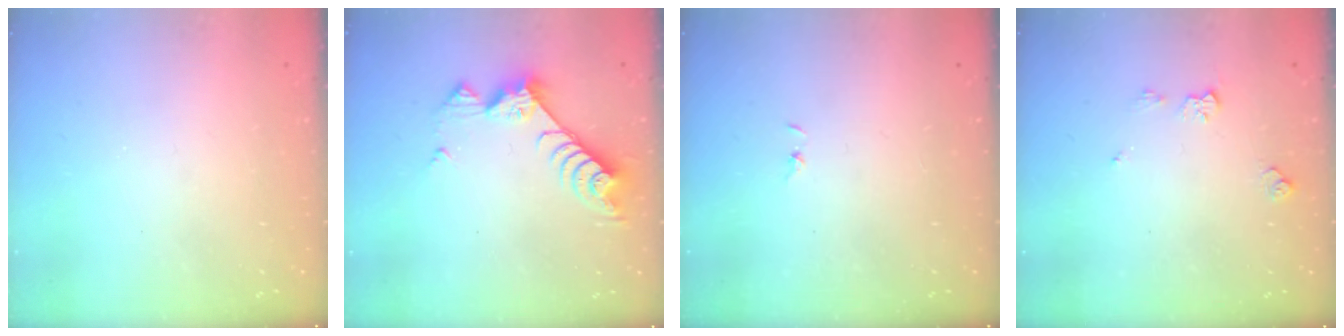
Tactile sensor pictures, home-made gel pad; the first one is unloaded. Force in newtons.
{"total": 8.4, "press": 8.3, "slide": 0.7}
{"total": 0.7, "press": 0.7, "slide": 0.1}
{"total": 5.9, "press": 5.9, "slide": 0.8}